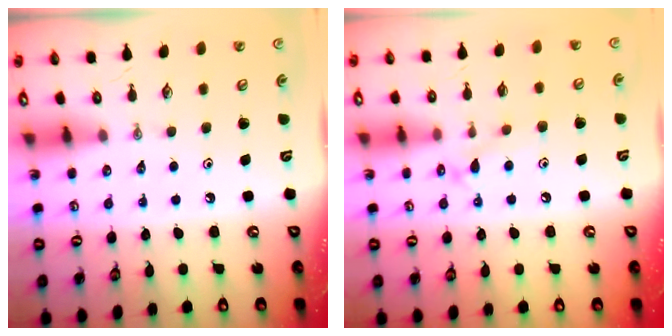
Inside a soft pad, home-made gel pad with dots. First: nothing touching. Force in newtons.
{"total": 10.4, "press": 10.4, "slide": 0.7}